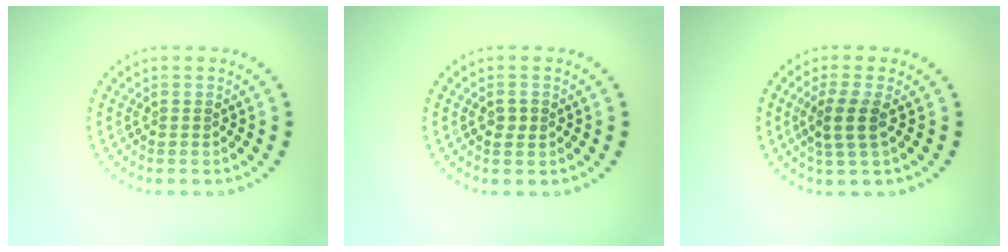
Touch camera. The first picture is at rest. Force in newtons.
{"total": 1.0, "press": 1.0, "slide": 0.1}
{"total": 2.6, "press": 2.1, "slide": 1.4}